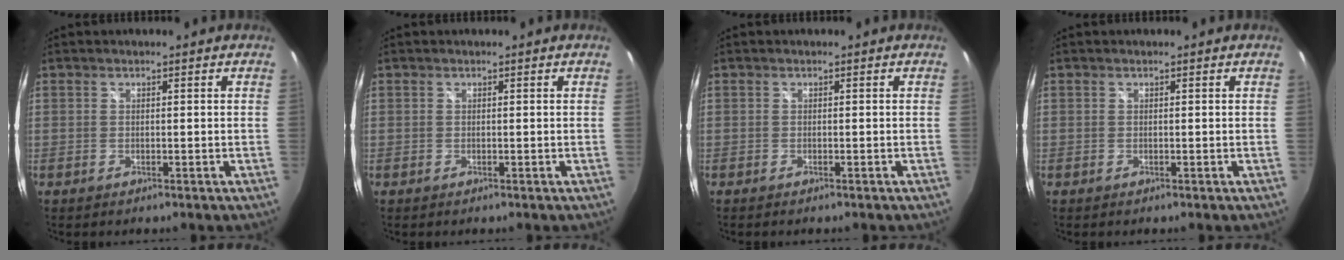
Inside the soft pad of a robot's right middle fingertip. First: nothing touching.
{"total": 0.0}
{"total": 0.7, "force": [-0.6, 0.1, 0.3], "torque": [-0.005, -0.002, -0.009]}
{"total": 0.0}